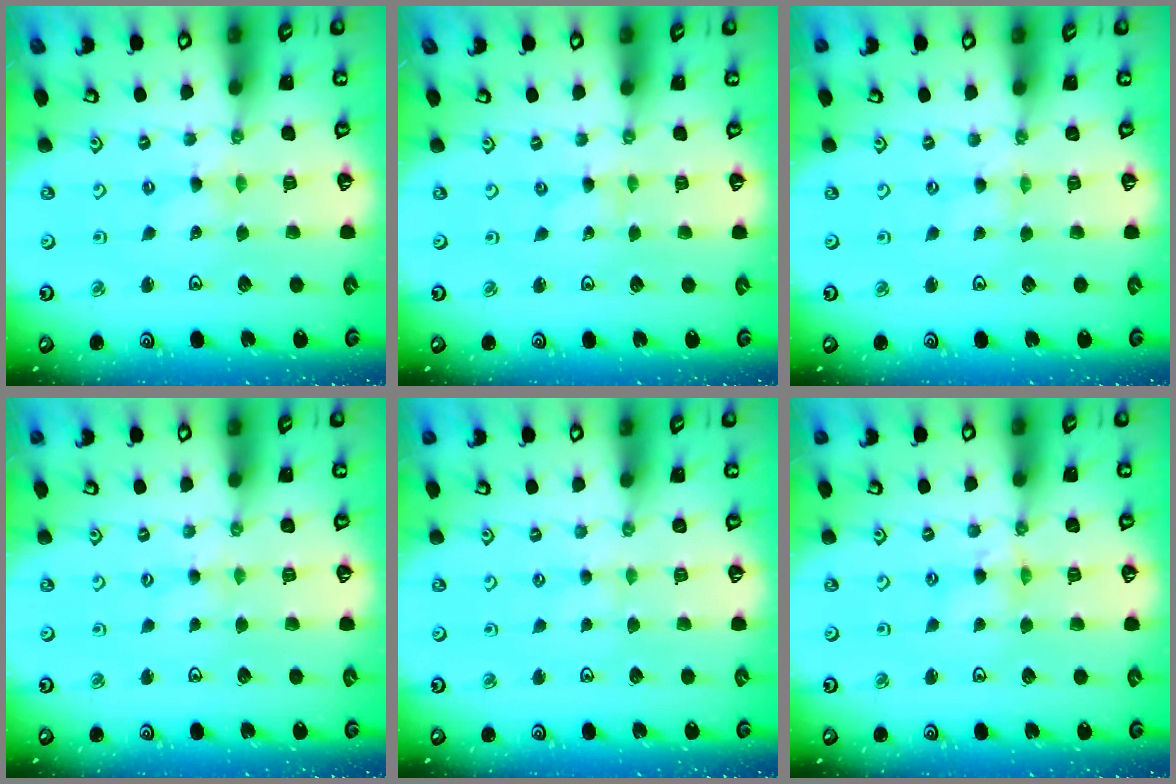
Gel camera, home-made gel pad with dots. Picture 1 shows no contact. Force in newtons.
{"total": 0.0}
{"total": 0.0}
{"total": 1.5, "press": 1.4, "slide": 0.3}
{"total": 1.8, "press": 1.7, "slide": 0.4}
{"total": 2.9, "press": 2.9, "slide": 0.4}